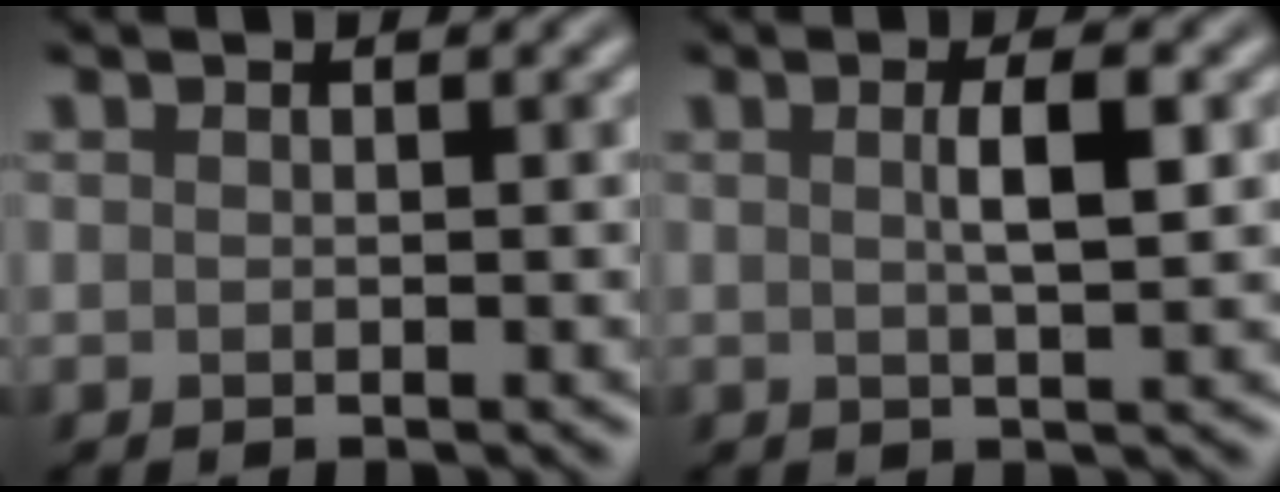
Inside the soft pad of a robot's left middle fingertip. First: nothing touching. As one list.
[{"total": 2.4, "force": [0.0, 0.3, 2.4], "torque": [-0.039, 0.008, 0.006]}]